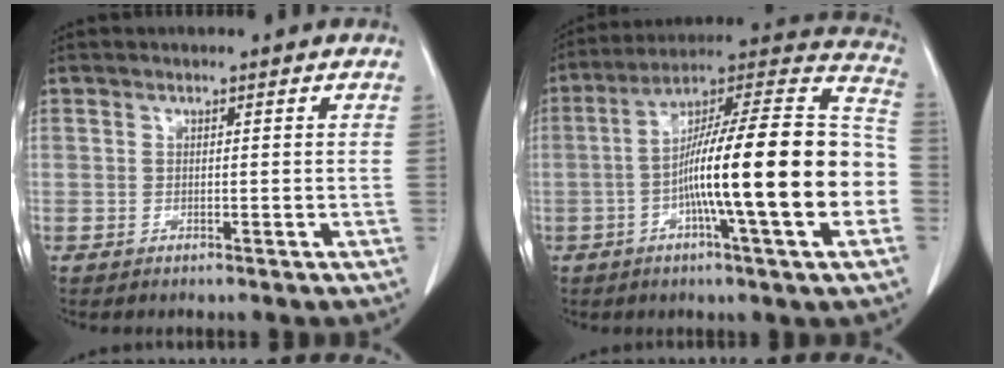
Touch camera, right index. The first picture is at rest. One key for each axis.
{"total": 23.8, "fx": -4.6, "fy": 1.5, "fz": 23.3, "tx": -0.311, "ty": 0.019, "tz": -0.078}